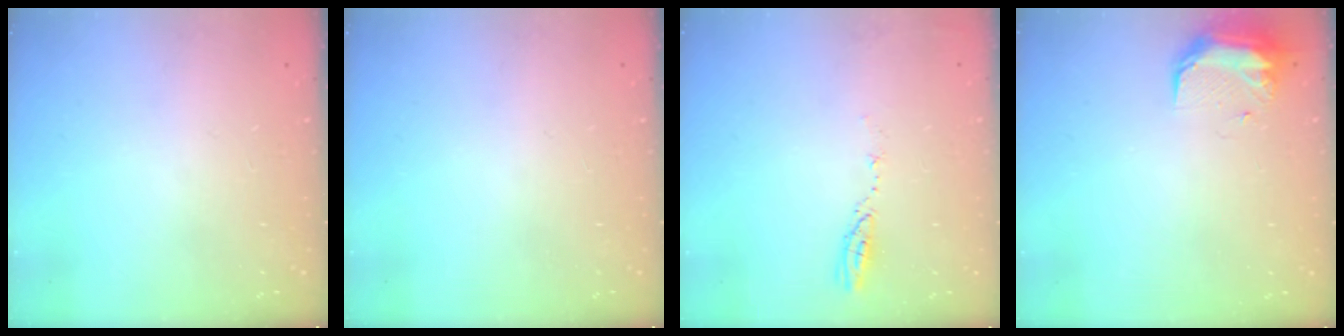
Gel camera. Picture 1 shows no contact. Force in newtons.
{"total": 0.0}
{"total": 4.0, "press": 3.9, "slide": 0.4}
{"total": 9.0, "press": 8.7, "slide": 2.1}